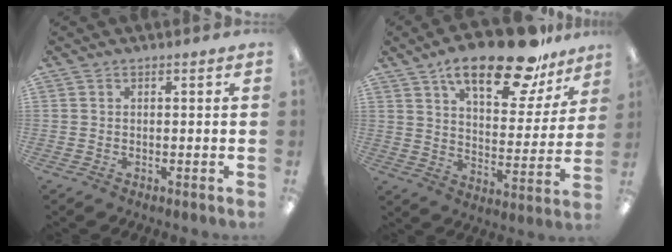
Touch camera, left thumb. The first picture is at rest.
{"total": 21.1, "force": [14.8, 7.8, 13.0], "torque": [-0.198, -0.083, 0.244]}